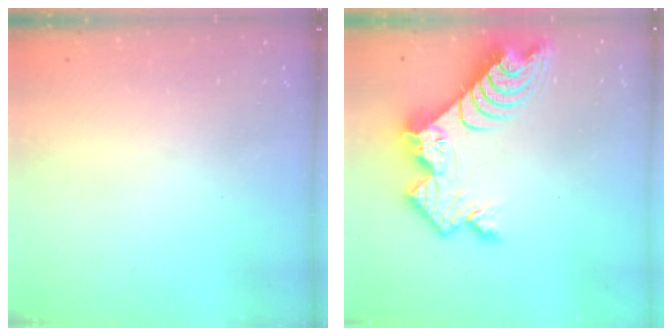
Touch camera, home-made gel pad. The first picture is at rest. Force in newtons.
{"total": 13.4, "press": 13.4, "slide": 1.2}